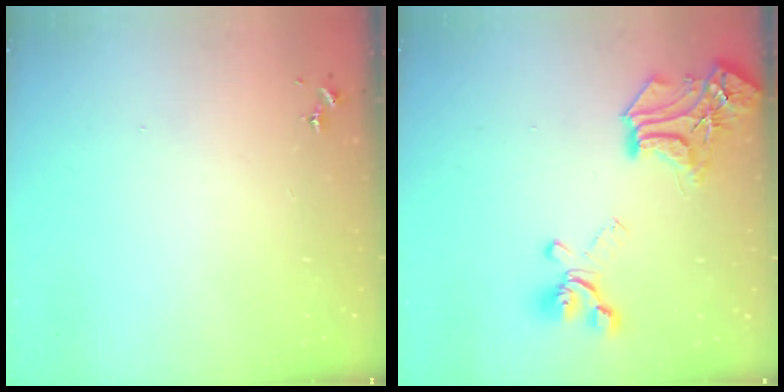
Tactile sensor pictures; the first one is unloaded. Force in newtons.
{"total": 19.7, "press": 19.7, "slide": 1.4}